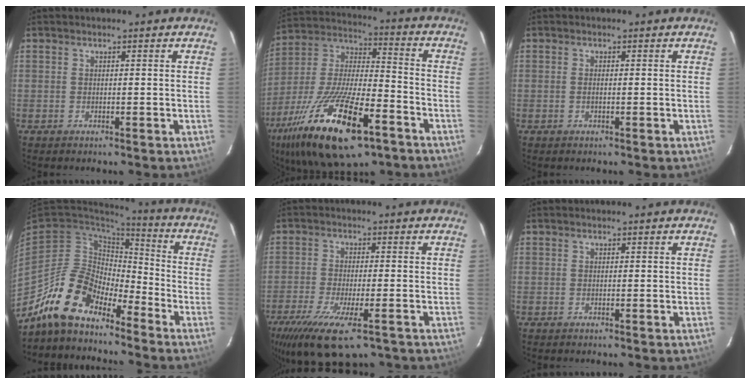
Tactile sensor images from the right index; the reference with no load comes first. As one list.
[{"total": 25.9, "force": [-14.0, 9.4, 19.6], "torque": [-0.381, -0.035, -0.241]}, {"total": 0.7, "force": [-0.2, 0.1, 0.7], "torque": [-0.015, -0.001, -0.004]}, {"total": 13.8, "force": [-11.3, 5.9, 5.4], "torque": [-0.110, 0.017, -0.216]}, {"total": 13.9, "force": [-9.0, 4.0, 9.8], "torque": [-0.209, -0.049, -0.154]}, {"total": 0.0}]